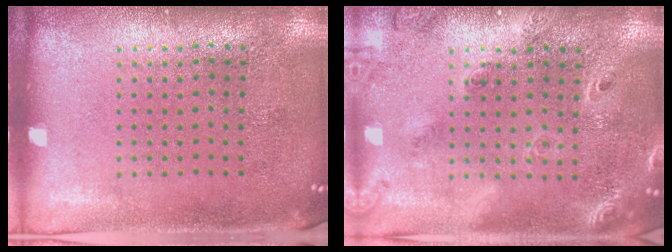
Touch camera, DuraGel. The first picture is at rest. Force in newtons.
{"total": 1.7, "press": 1.6, "slide": 0.8}